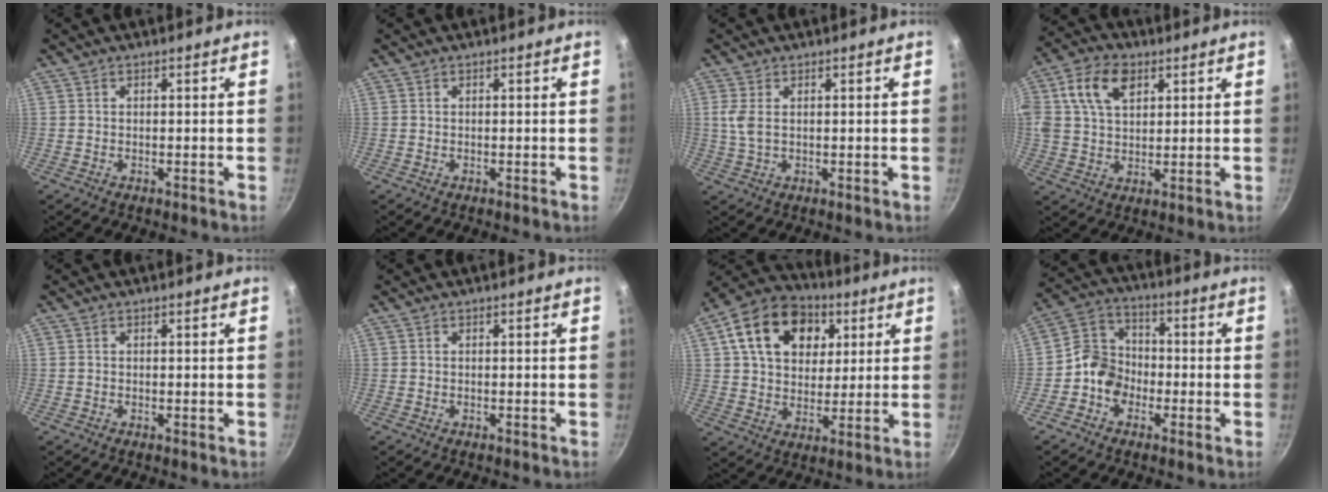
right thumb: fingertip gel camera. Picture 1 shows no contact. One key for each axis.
{"total": 0.0}
{"total": 3.6, "fx": 0.9, "fy": 1.9, "fz": 3.0, "tx": -0.066, "ty": 0.002, "tz": 0.021}
{"total": 12.1, "fx": 4.4, "fy": 7.8, "fz": 8.1, "tx": -0.143, "ty": 0.009, "tz": 0.073}
{"total": 0.0}
{"total": 0.0}
{"total": 18.6, "fx": 6.4, "fy": 13.5, "fz": 11.1, "tx": -0.161, "ty": 0.006, "tz": 0.098}
{"total": 8.4, "fx": -2.2, "fy": 6.8, "fz": 4.3, "tx": -0.053, "ty": 0.025, "tz": -0.060}